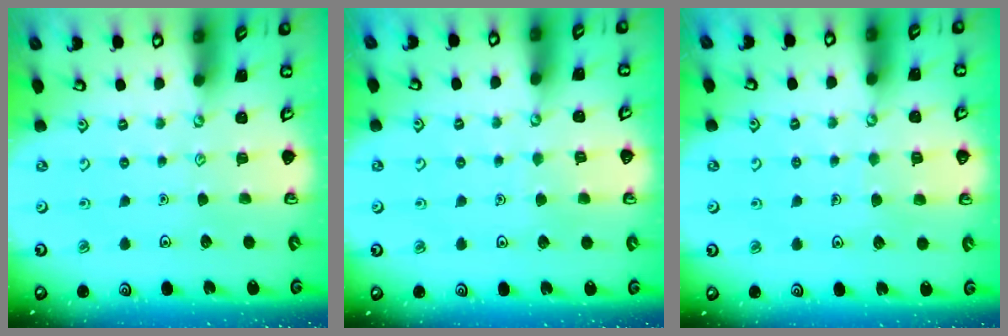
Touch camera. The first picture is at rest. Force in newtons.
{"total": 3.2, "press": 3.2, "slide": 0.2}
{"total": 4.3, "press": 4.3, "slide": 0.4}